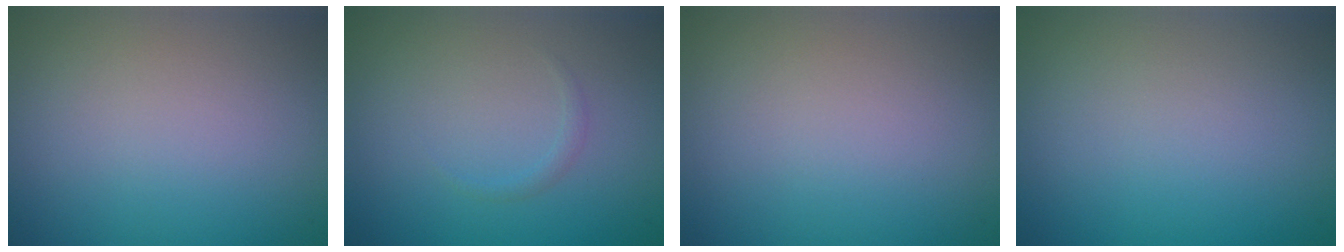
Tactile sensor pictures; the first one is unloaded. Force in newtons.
{"total": 0.6, "press": 0.6, "slide": 0.1}
{"total": 0.0}
{"total": 0.0}